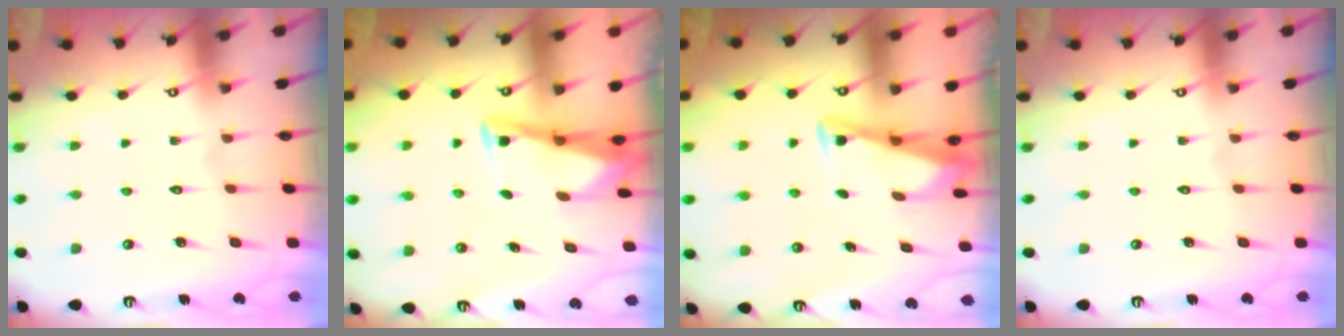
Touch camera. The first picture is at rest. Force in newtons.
{"total": 3.3, "press": 3.3, "slide": 0.4}
{"total": 3.3, "press": 3.3, "slide": 0.3}
{"total": 0.0}